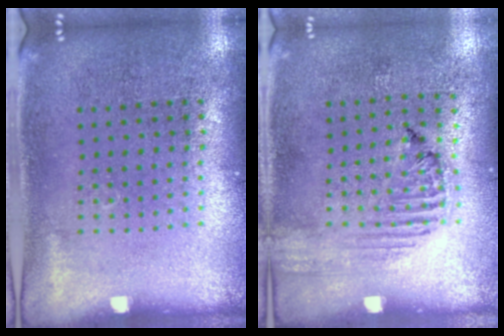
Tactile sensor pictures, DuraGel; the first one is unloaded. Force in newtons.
{"total": 1.3, "press": 1.3, "slide": 0.2}